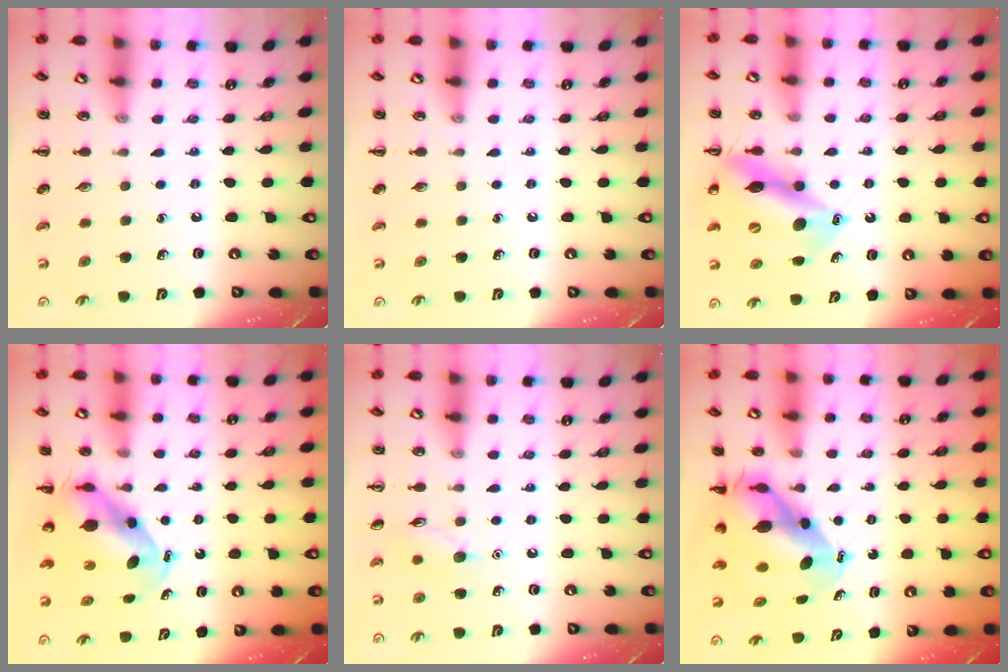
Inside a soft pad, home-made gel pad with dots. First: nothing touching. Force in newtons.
{"total": 0.0}
{"total": 14.3, "press": 13.8, "slide": 3.7}
{"total": 6.6, "press": 6.5, "slide": 1.4}
{"total": 7.0, "press": 6.8, "slide": 1.4}
{"total": 8.2, "press": 8.0, "slide": 1.9}